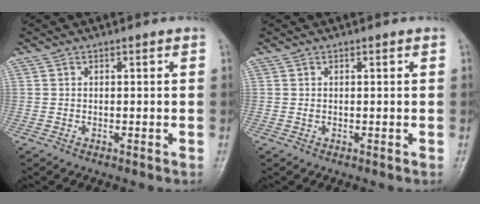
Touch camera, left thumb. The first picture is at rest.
{"total": 0.7, "force": [0.2, 0.4, 0.6], "torque": [-0.008, 0.005, 0.006]}